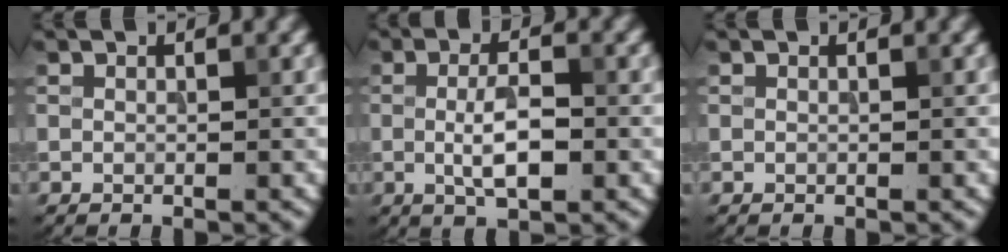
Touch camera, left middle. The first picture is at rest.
{"total": 3.8, "force": [-0.4, 1.2, 3.6], "torque": [-0.069, -0.002, -0.009]}
{"total": 0.0}